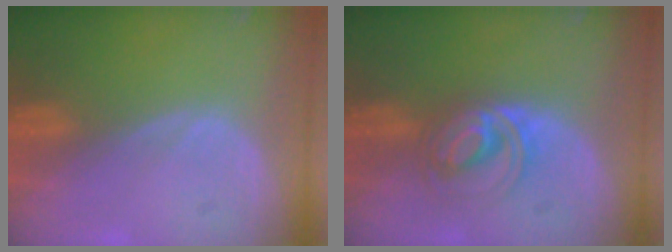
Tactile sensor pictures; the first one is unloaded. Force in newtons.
{"total": 6.0, "press": 5.6, "slide": 2.1}